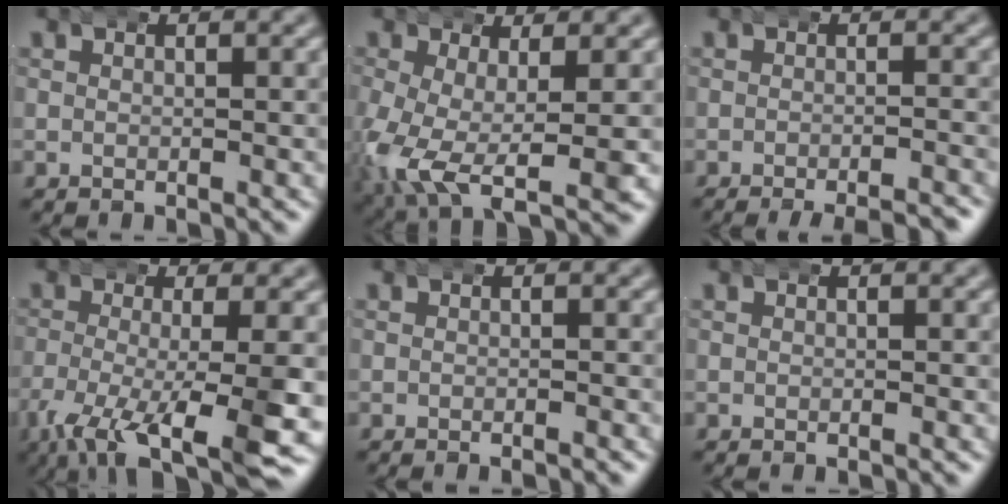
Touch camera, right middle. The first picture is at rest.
{"total": 10.0, "force": [-2.2, 6.0, 7.7], "torque": [-0.172, -0.051, -0.013]}
{"total": 5.5, "force": [-5.0, 1.1, 2.0], "torque": [-0.011, -0.006, -0.077]}
{"total": 11.4, "force": [-7.8, 3.3, 7.7], "torque": [-0.131, -0.028, -0.110]}
{"total": 0.8, "force": [-0.8, -0.1, 0.2], "torque": [-0.002, 0.000, -0.013]}
{"total": 0.0}